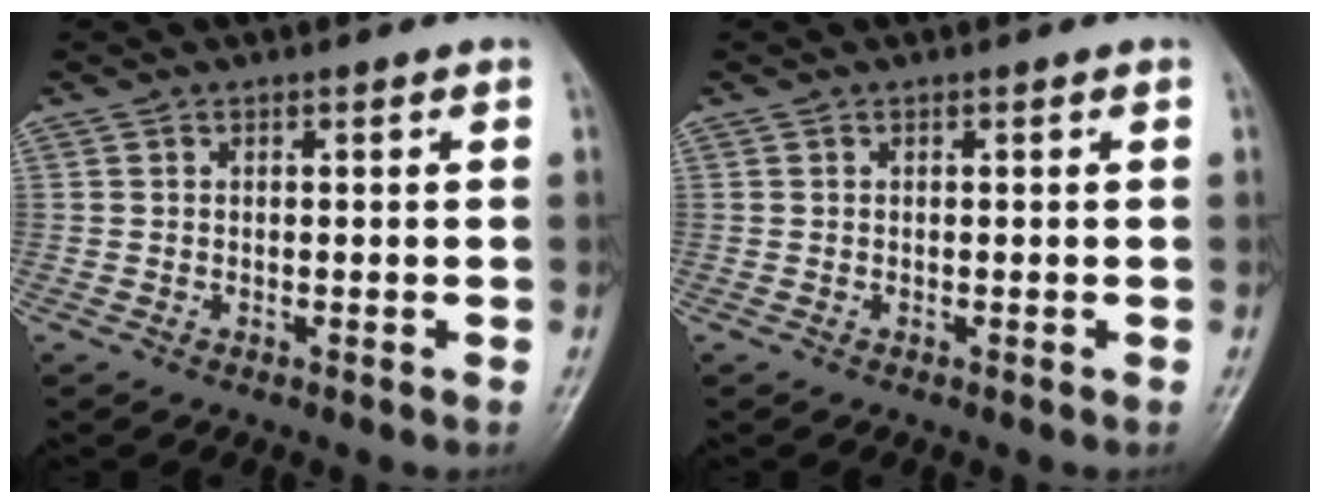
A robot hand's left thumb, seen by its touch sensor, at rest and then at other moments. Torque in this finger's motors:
{"motor_torque": [0.00, 0.00, -0.02, -0.02, 0.00]}